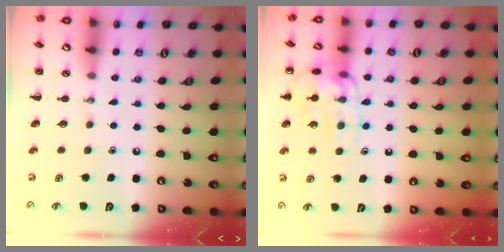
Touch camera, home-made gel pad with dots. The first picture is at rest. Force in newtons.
{"total": 14.2, "press": 14.2, "slide": 0.2}